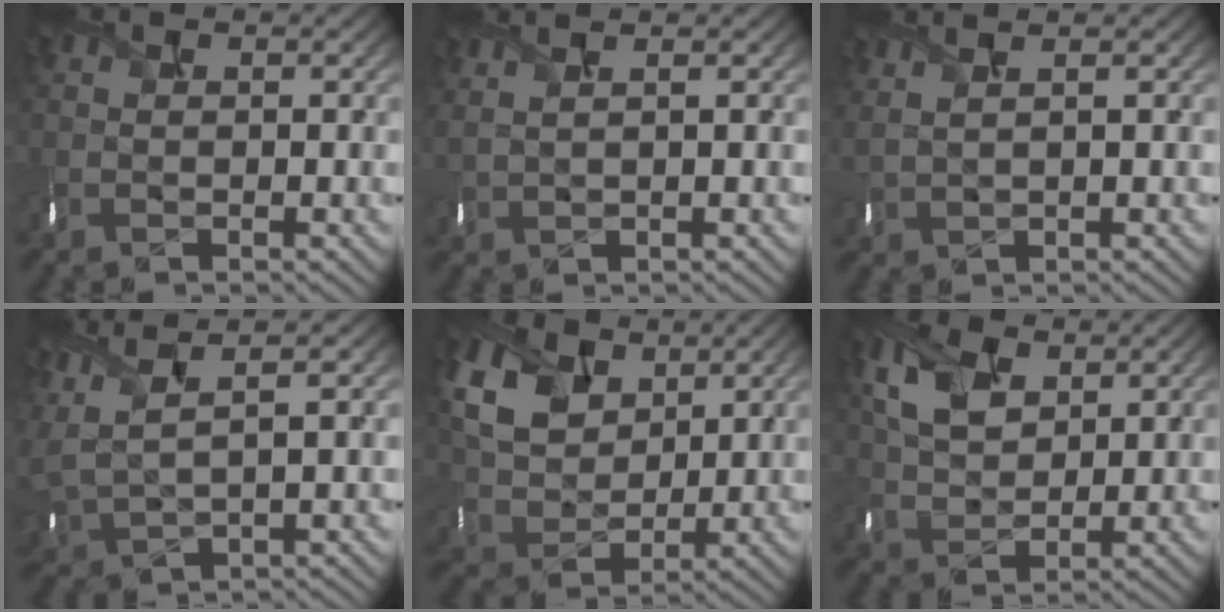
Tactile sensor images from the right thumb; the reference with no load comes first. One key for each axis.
{"total": 2.8, "fx": 1.9, "fy": 0.9, "fz": 1.8, "tx": -0.032, "ty": 0.009, "tz": 0.026}
{"total": 3.1, "fx": 2.1, "fy": 1.0, "fz": 2.1, "tx": -0.042, "ty": 0.009, "tz": 0.035}
{"total": 8.5, "fx": 4.3, "fy": 3.0, "fz": 6.6, "tx": -0.199, "ty": -0.001, "tz": 0.093}
{"total": 10.2, "fx": 4.8, "fy": 7.1, "fz": 5.4, "tx": -0.167, "ty": 0.005, "tz": 0.095}
{"total": 7.1, "fx": 3.0, "fy": 4.7, "fz": 4.4, "tx": -0.119, "ty": 0.000, "tz": 0.062}